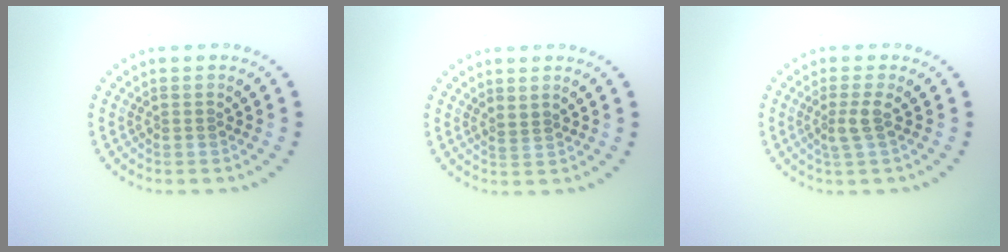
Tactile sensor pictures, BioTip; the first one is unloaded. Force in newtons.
{"total": 0.6, "press": 0.3, "slide": 0.5}
{"total": 1.8, "press": 1.3, "slide": 1.2}